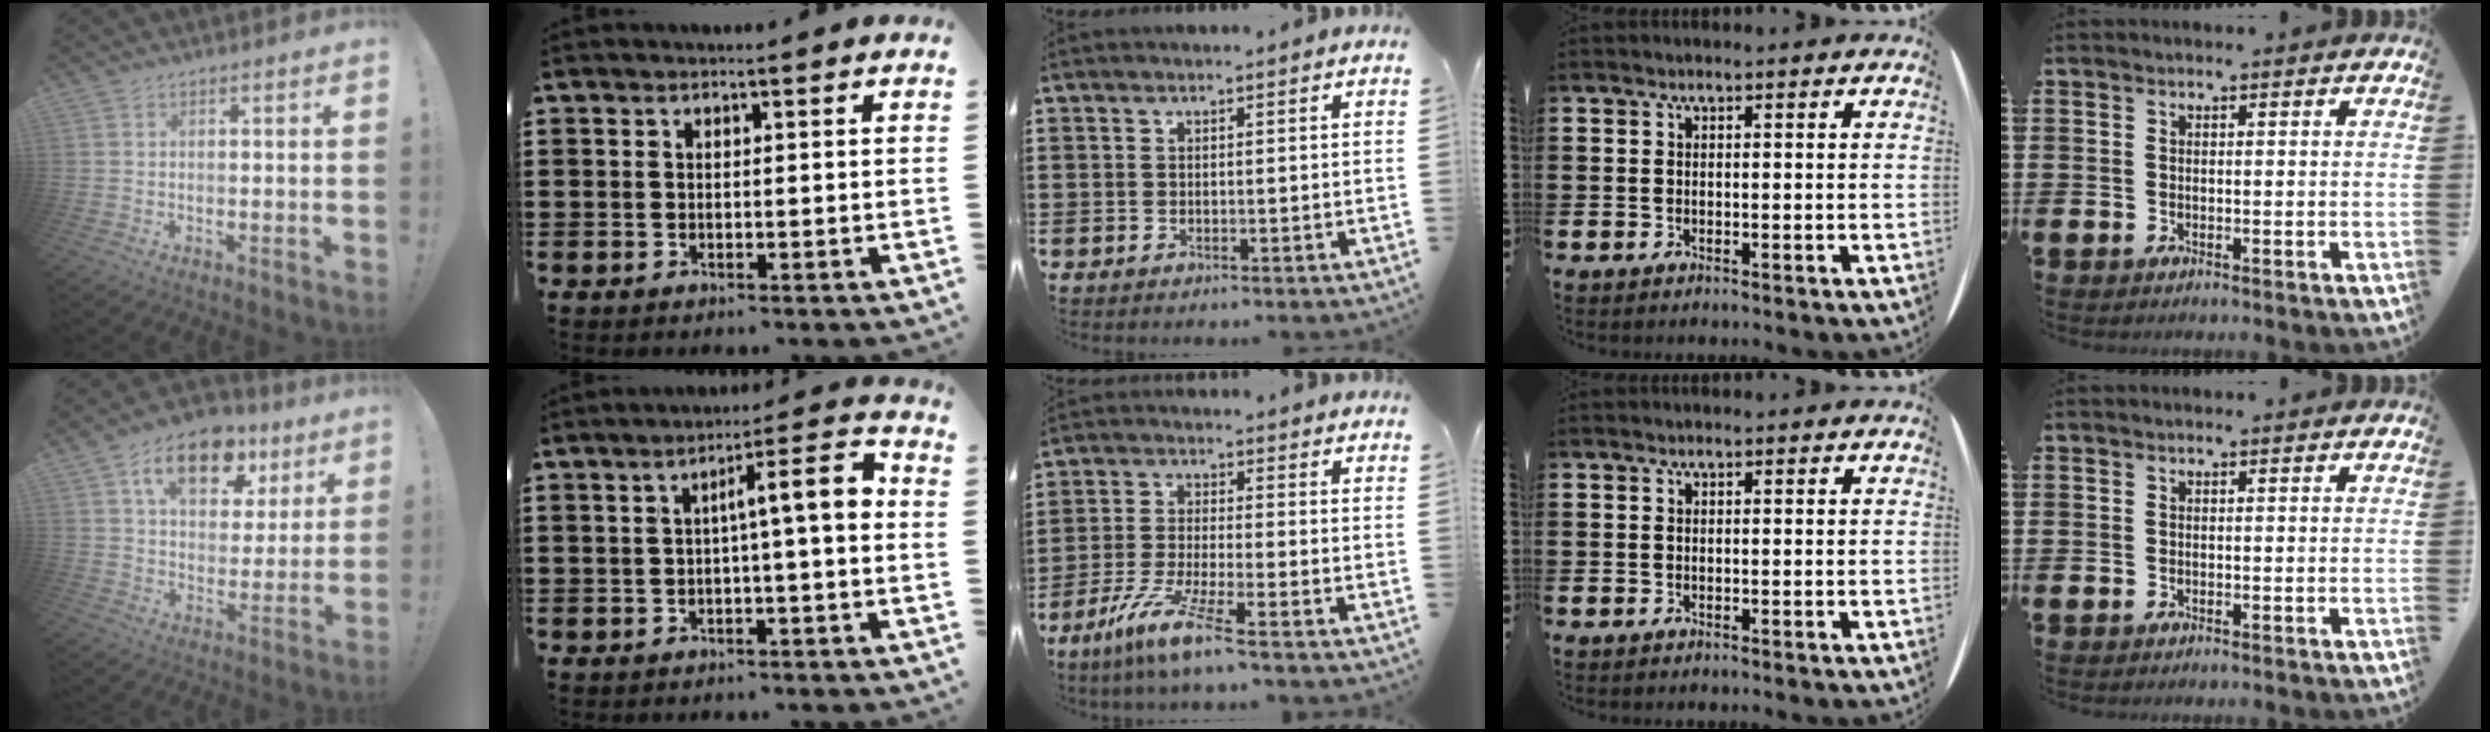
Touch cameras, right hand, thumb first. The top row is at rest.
{"thumb": {"total": 16.2, "force": [8.9, 9.5, 9.6], "torque": [-0.145, -0.037, 0.157]}, "index": {"total": 6.8, "force": [0.2, 0.8, 6.7], "torque": [-0.112, -0.002, -0.007]}, "middle": {"total": 7.4, "force": [-5.2, 0.0, 5.2], "torque": [-0.116, -0.019, -0.103]}}